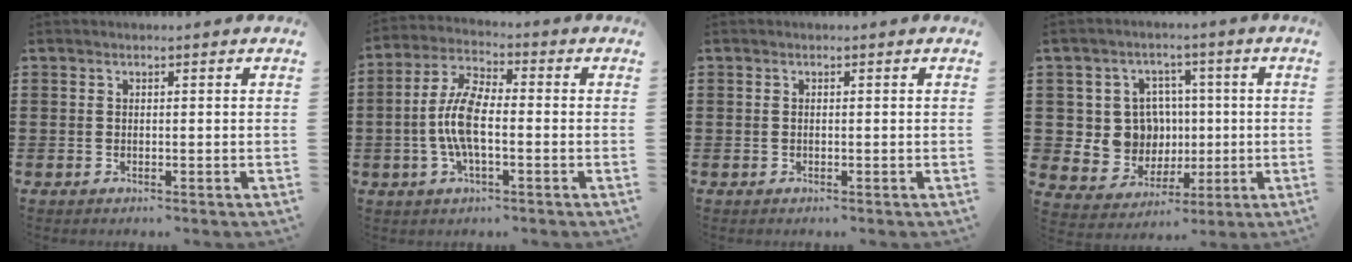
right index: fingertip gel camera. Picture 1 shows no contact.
{"total": 7.9, "force": [-1.2, 3.1, 7.2], "torque": [-0.162, -0.002, -0.028]}
{"total": 0.0}
{"total": 9.2, "force": [0.6, 8.7, 3.2], "torque": [-0.086, 0.011, 0.021]}